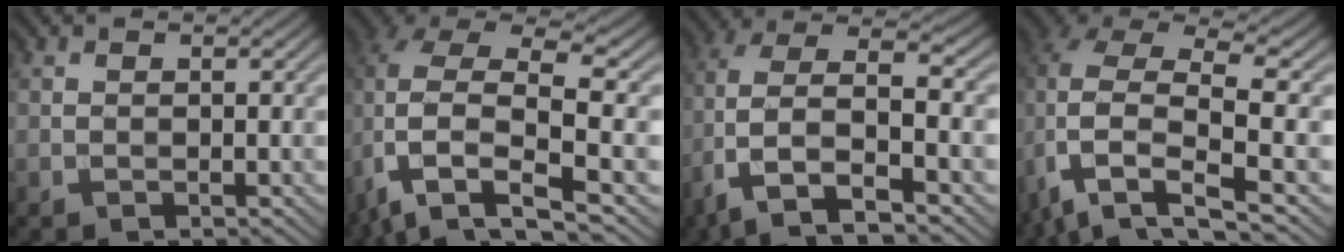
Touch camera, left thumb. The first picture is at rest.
{"total": 12.0, "force": [-2.3, 5.8, 10.2], "torque": [-0.230, -0.016, -0.035]}
{"total": 11.0, "force": [-3.4, 5.3, 9.0], "torque": [-0.198, -0.003, -0.069]}
{"total": 11.1, "force": [-2.9, 5.2, 9.4], "torque": [-0.214, -0.017, -0.050]}